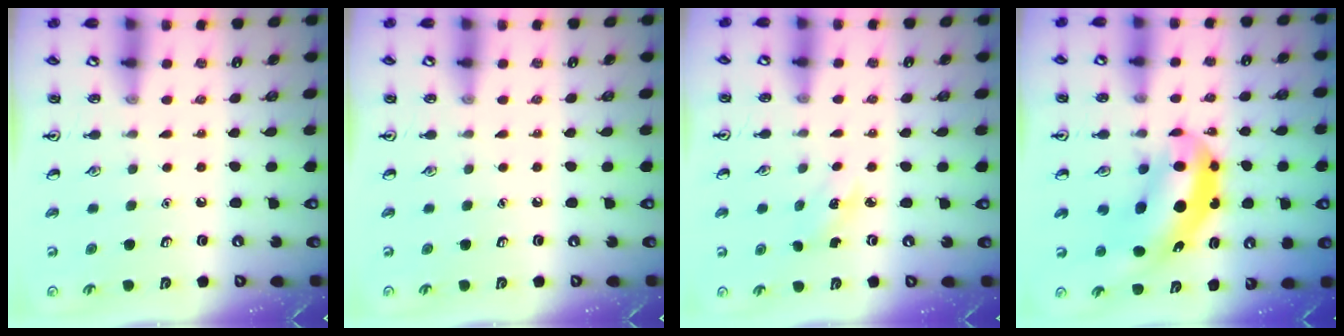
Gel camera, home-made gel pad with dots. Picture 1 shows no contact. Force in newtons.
{"total": 0.0}
{"total": 2.5, "press": 2.4, "slide": 0.9}
{"total": 9.9, "press": 9.5, "slide": 2.9}